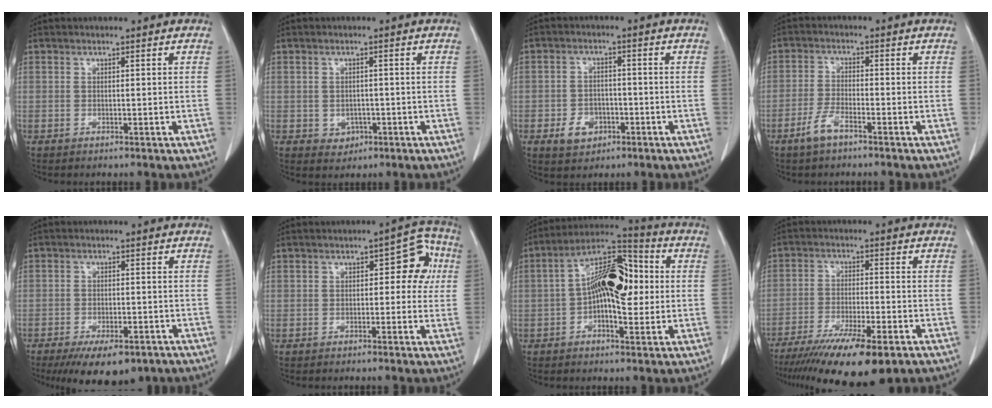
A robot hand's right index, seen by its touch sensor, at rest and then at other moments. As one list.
[{"total": 2.5, "force": [-0.8, 2.2, 1.0], "torque": [-0.009, 0.004, -0.002]}, {"total": 4.8, "force": [-2.0, 3.6, 2.4], "torque": [-0.039, 0.004, -0.027]}, {"total": 3.9, "force": [-2.7, 0.9, 2.6], "torque": [-0.059, -0.001, -0.055]}, {"total": 10.0, "force": [-7.0, 4.2, 5.8], "torque": [-0.080, -0.006, -0.103]}, {"total": 6.4, "force": [0.7, 3.4, 5.4], "torque": [-0.046, 0.036, 0.002]}, {"total": 12.9, "force": [0.2, 5.3, 11.8], "torque": [-0.208, 0.039, 0.000]}, {"total": 14.2, "force": [-9.7, 2.7, 9.9], "torque": [-0.160, -0.034, -0.159]}]